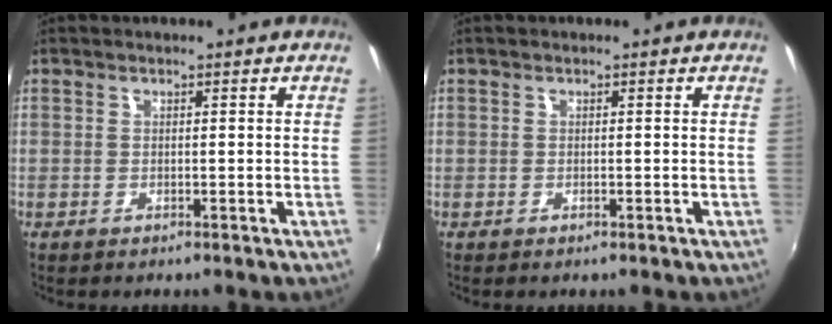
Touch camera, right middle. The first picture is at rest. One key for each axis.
{"total": 0.0}